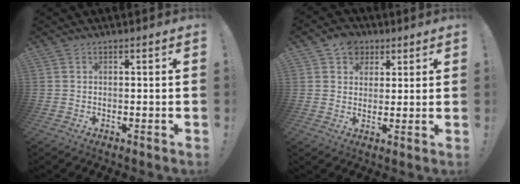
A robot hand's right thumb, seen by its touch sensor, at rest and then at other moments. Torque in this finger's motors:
{"motor_torque": [-0.07, 0.07, 0.04, -0.01, 0.05]}